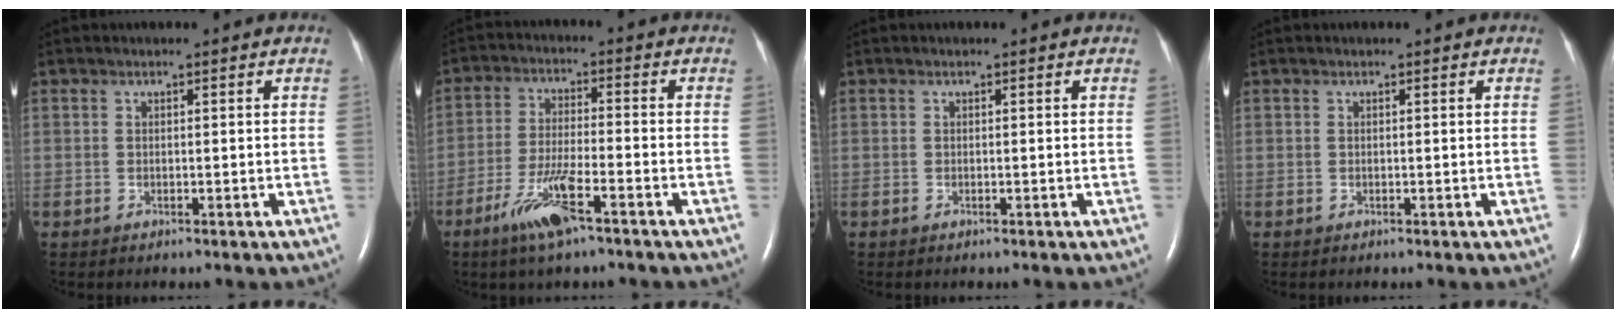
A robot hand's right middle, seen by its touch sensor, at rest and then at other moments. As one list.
[{"total": 8.0, "force": [-4.8, 0.9, 6.3], "torque": [-0.134, -0.013, -0.090]}, {"total": 0.0}, {"total": 0.0}]